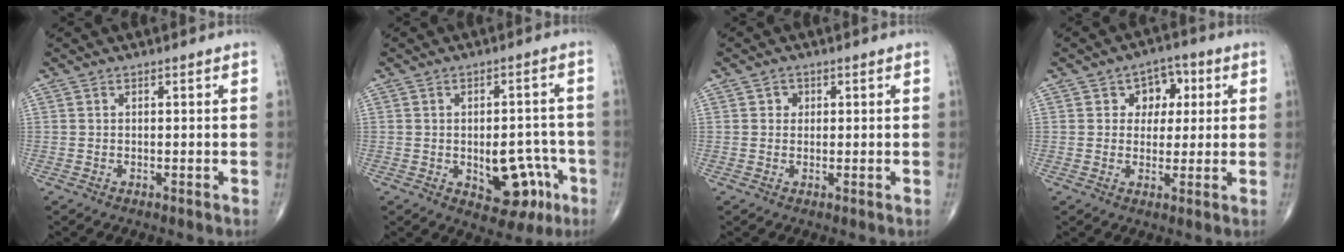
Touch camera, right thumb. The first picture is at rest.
{"total": 10.6, "force": [-3.4, 6.2, 7.9], "torque": [-0.065, 0.028, -0.032]}
{"total": 1.5, "force": [0.4, 1.4, 0.4], "torque": [0.003, 0.001, 0.001]}
{"total": 6.6, "force": [1.8, 5.2, 3.6], "torque": [-0.004, 0.002, 0.020]}